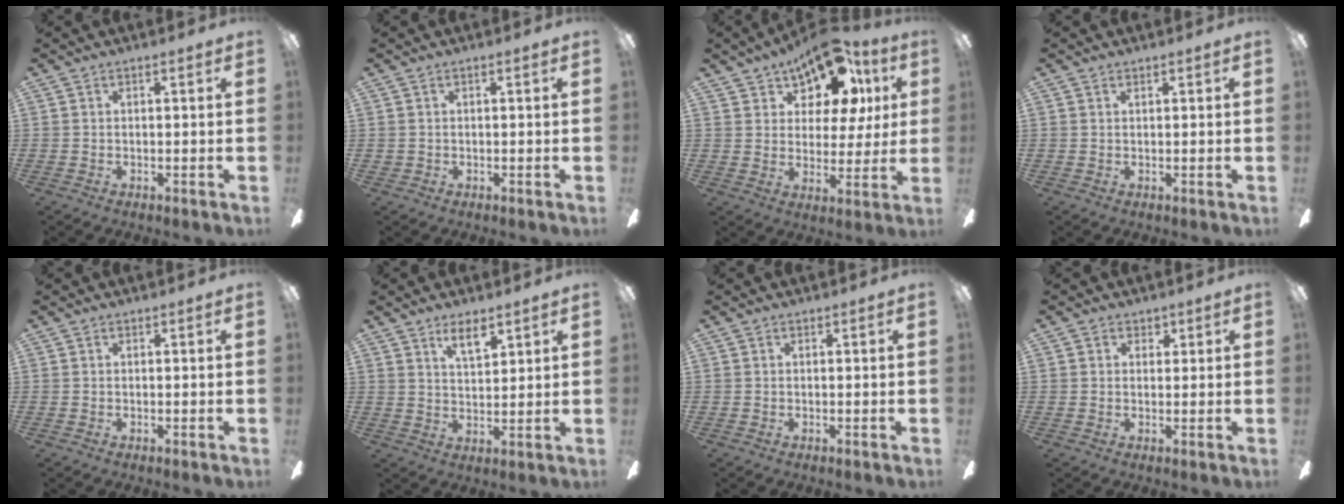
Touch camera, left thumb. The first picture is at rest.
{"total": 0.8, "force": [0.0, 0.6, 0.4], "torque": [-0.008, 0.005, -0.001]}
{"total": 15.1, "force": [10.5, 7.8, 7.6], "torque": [-0.135, -0.056, 0.186]}
{"total": 0.7, "force": [0.6, 0.3, 0.1], "torque": [-0.003, 0.002, 0.011]}
{"total": 0.0}
{"total": 6.1, "force": [4.5, 2.2, 3.6], "torque": [-0.055, -0.021, 0.077]}
{"total": 0.0}
{"total": 1.9, "force": [1.0, 1.6, 0.1], "torque": [0.012, -0.001, 0.015]}